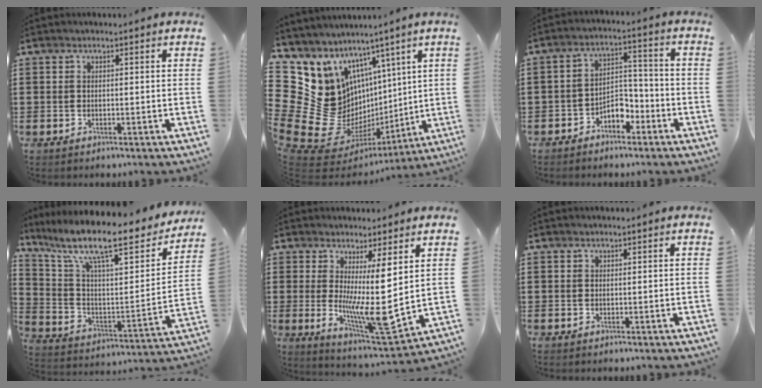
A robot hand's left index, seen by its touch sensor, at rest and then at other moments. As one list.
[{"total": 17.8, "force": [-0.3, 16.1, 7.6], "torque": [-0.220, -0.055, 0.043]}, {"total": 4.6, "force": [-3.3, 2.5, 2.0], "torque": [-0.037, 0.012, -0.064]}, {"total": 12.7, "force": [9.4, 2.7, 8.1], "torque": [-0.172, -0.066, 0.149]}, {"total": 9.3, "force": [2.2, 0.6, 9.0], "torque": [-0.160, -0.044, 0.035]}, {"total": 0.0}]